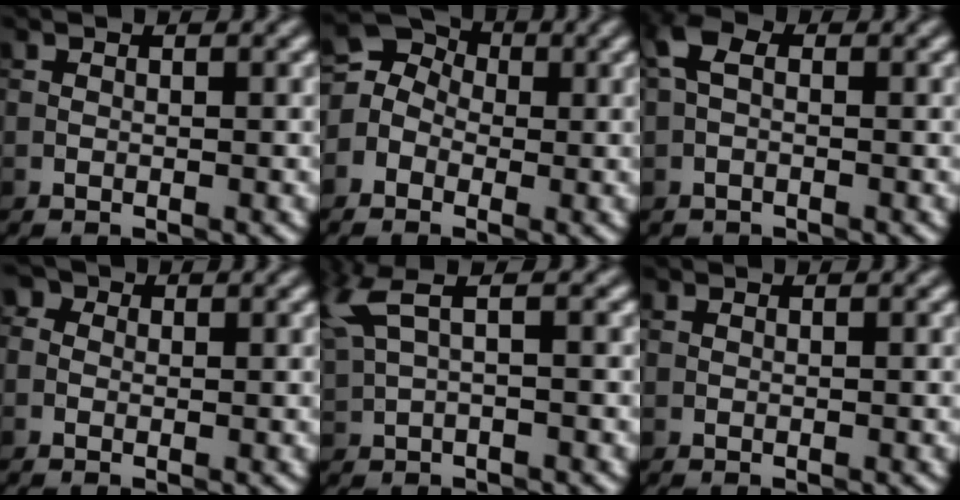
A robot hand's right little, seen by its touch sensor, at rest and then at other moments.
{"total": 5.1, "force": [0.1, 4.6, 2.2], "torque": [-0.022, 0.034, -0.035]}
{"total": 2.4, "force": [-0.1, 1.6, 1.7], "torque": [-0.038, 0.011, -0.012]}
{"total": 3.3, "force": [1.1, 2.6, 1.6], "torque": [-0.006, 0.022, -0.025]}
{"total": 3.5, "force": [1.6, 0.9, 3.0], "torque": [-0.071, 0.013, 0.035]}
{"total": 0.0}